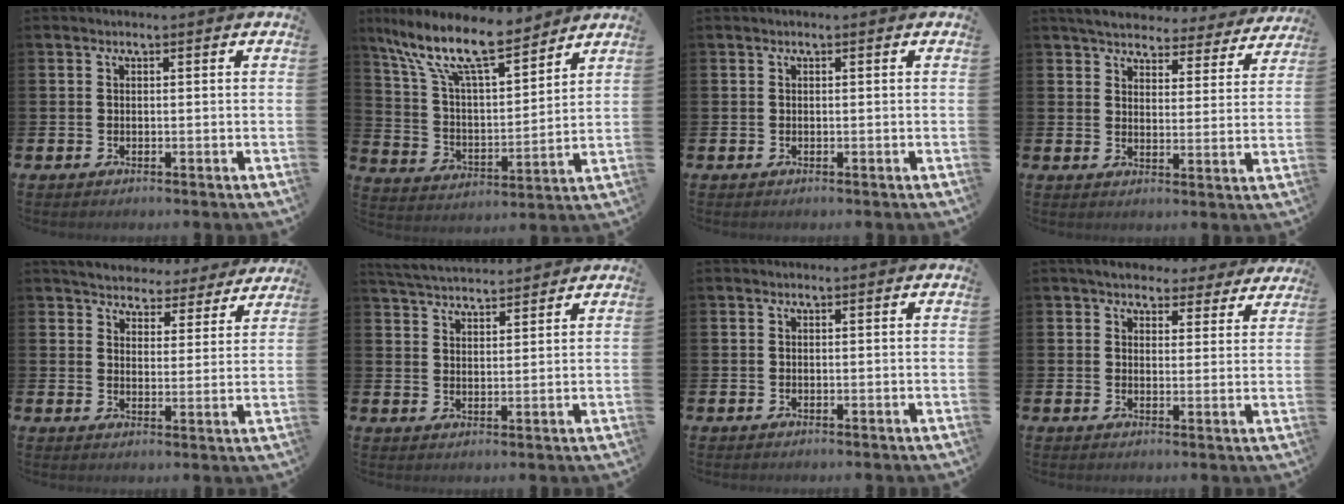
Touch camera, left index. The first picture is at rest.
{"total": 12.7, "force": [10.3, 3.5, 6.6], "torque": [-0.158, -0.057, 0.180]}
{"total": 0.0}
{"total": 5.0, "force": [4.8, 1.2, 0.8], "torque": [-0.031, -0.034, 0.082]}
{"total": 4.7, "force": [4.5, 1.3, 0.1], "torque": [-0.019, -0.034, 0.075]}
{"total": 4.4, "force": [4.4, 0.5, 0.3], "torque": [-0.025, -0.021, 0.080]}
{"total": 0.0}
{"total": 5.4, "force": [4.9, 2.2, 0.8], "torque": [-0.021, -0.025, 0.086]}